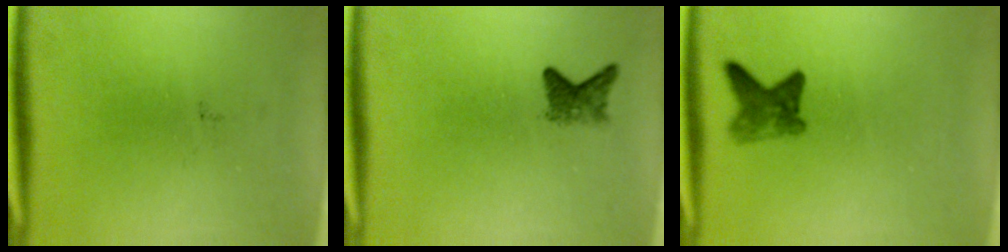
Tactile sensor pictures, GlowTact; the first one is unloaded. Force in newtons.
{"total": 2.3}
{"total": 3.2}